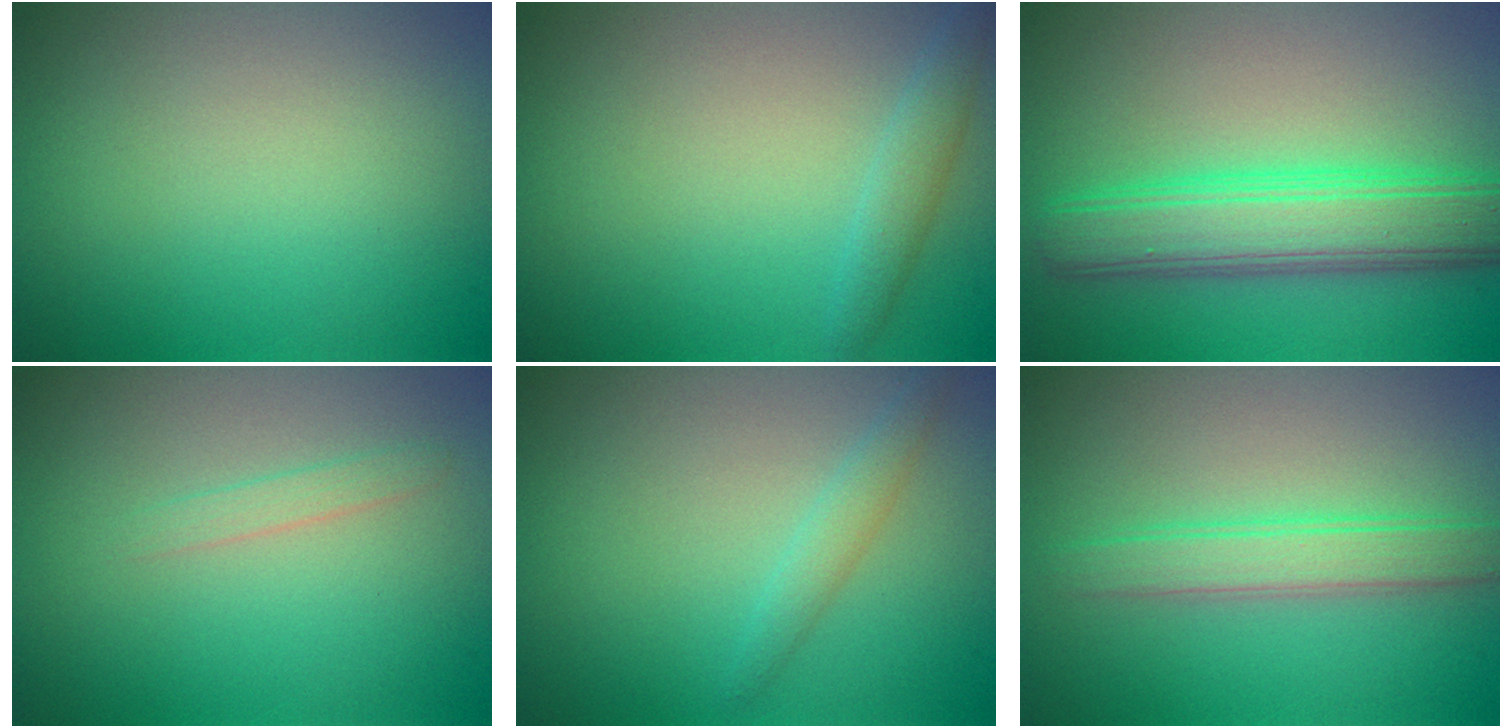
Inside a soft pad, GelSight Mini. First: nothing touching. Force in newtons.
{"total": 1.6, "press": 1.6, "slide": 0.1}
{"total": 6.6, "press": 6.6, "slide": 0.2}
{"total": 0.9, "press": 0.9, "slide": 0.1}
{"total": 1.4, "press": 1.4, "slide": 0.1}
{"total": 3.0, "press": 2.9, "slide": 0.2}